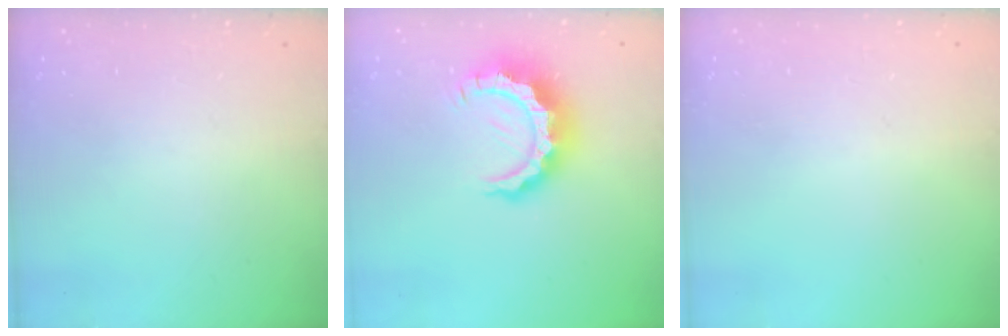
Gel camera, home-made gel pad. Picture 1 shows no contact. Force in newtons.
{"total": 11.8, "press": 11.8, "slide": 0.9}
{"total": 1.7, "press": 1.6, "slide": 0.8}